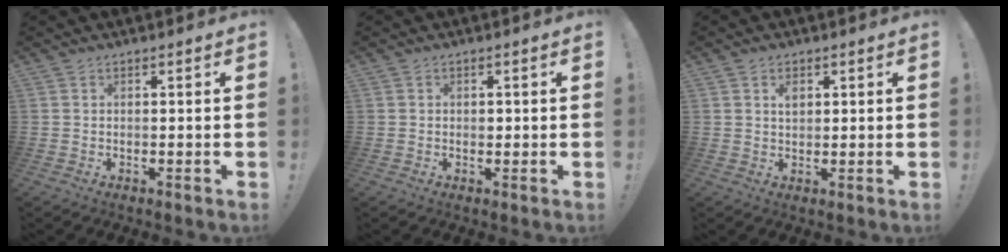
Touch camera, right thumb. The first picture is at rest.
{"total": 0.8, "force": [0.0, 0.8, 0.3], "torque": [0.000, -0.001, -0.001]}
{"total": 2.5, "force": [1.0, 1.7, 1.5], "torque": [-0.011, -0.004, 0.013]}